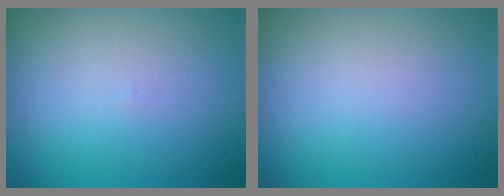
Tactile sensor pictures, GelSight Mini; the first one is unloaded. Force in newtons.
{"total": 0.0}